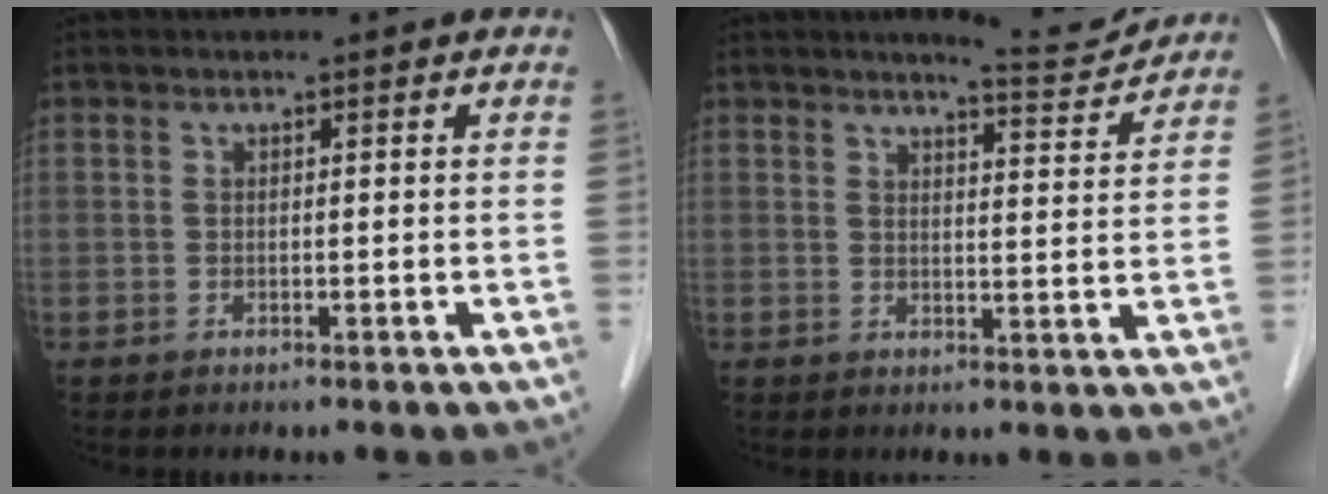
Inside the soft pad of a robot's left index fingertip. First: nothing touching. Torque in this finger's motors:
{"motor_torque": [0.56, -0.62, 0.15, 0.01]}